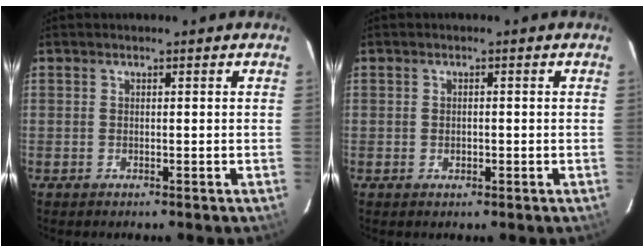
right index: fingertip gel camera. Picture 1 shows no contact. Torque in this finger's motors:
{"motor_torque": [-0.17, 0.01, -0.09, -0.02]}